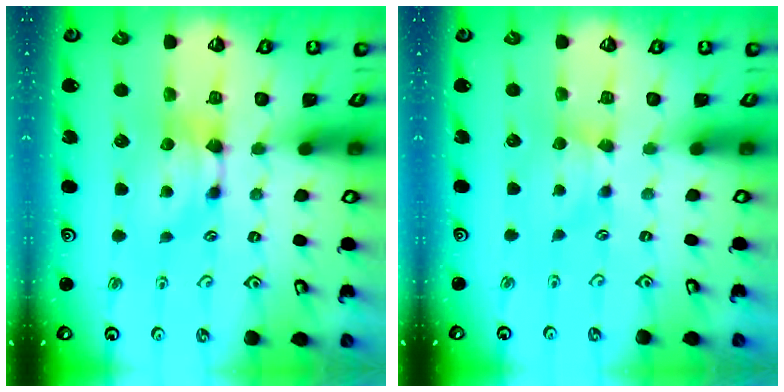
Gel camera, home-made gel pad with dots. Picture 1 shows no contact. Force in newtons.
{"total": 2.0, "press": 2.0, "slide": 0.5}